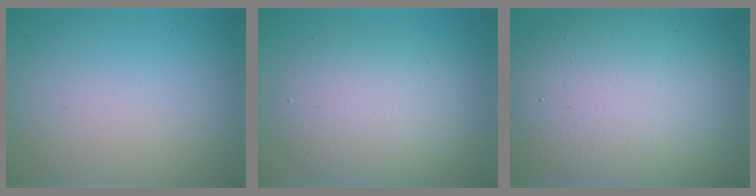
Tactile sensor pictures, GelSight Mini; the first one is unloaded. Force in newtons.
{"total": 5.6, "press": 5.6, "slide": 0.3}
{"total": 15.1, "press": 15.1, "slide": 1.2}